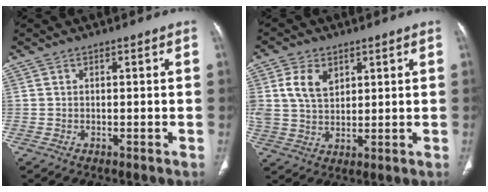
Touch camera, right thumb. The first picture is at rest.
{"total": 7.3, "force": [3.0, 4.9, 4.5], "torque": [-0.072, -0.010, 0.063]}